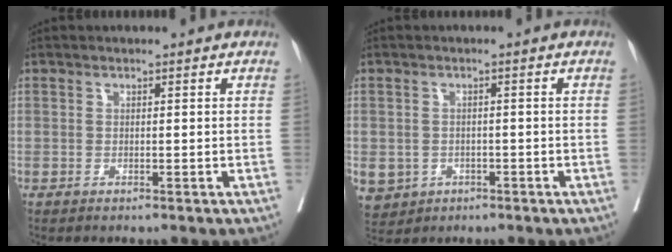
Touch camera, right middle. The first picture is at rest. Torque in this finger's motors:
{"motor_torque": [1.16, -0.98, 1.05, 0.21]}